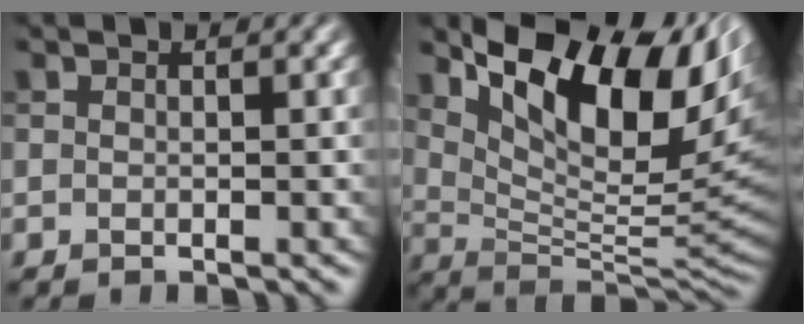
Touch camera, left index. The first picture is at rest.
{"total": 14.3, "force": [6.8, 6.4, 10.9], "torque": [-0.185, 0.003, 0.127]}